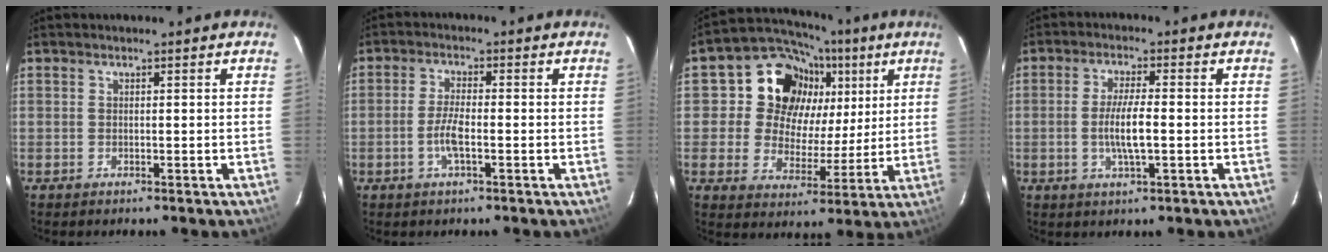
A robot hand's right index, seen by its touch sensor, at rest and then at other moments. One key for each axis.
{"total": 4.4, "fx": -1.5, "fy": 1.0, "fz": 4.1, "tx": -0.087, "ty": 0.001, "tz": -0.031}
{"total": 16.3, "fx": 6.3, "fy": 13.7, "fz": 6.2, "tx": -0.149, "ty": 0.043, "tz": 0.105}
{"total": 6.1, "fx": -1.0, "fy": 0.9, "fz": 6.0, "tx": -0.115, "ty": -0.004, "tz": -0.019}